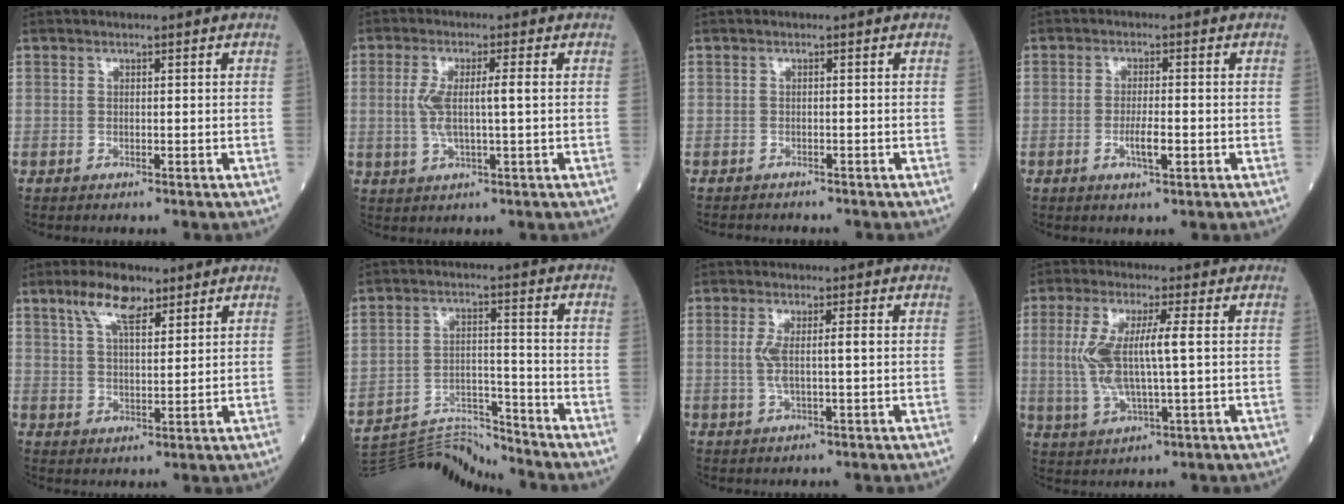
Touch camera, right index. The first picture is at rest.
{"total": 5.5, "force": [0.3, 0.5, 5.5], "torque": [-0.116, 0.004, 0.005]}
{"total": 2.5, "force": [-2.3, 0.9, 0.3], "torque": [-0.007, -0.005, -0.033]}
{"total": 3.4, "force": [-1.1, 0.5, 3.2], "torque": [-0.059, -0.001, -0.018]}
{"total": 7.0, "force": [4.5, 2.4, 4.7], "torque": [-0.096, 0.012, 0.084]}
{"total": 11.2, "force": [-11.2, -1.3, 0.2], "torque": [-0.007, 0.018, -0.195]}
{"total": 4.3, "force": [0.2, 0.4, 4.2], "torque": [-0.087, 0.006, 0.004]}
{"total": 9.5, "force": [0.8, 1.6, 9.3], "torque": [-0.207, 0.007, 0.018]}